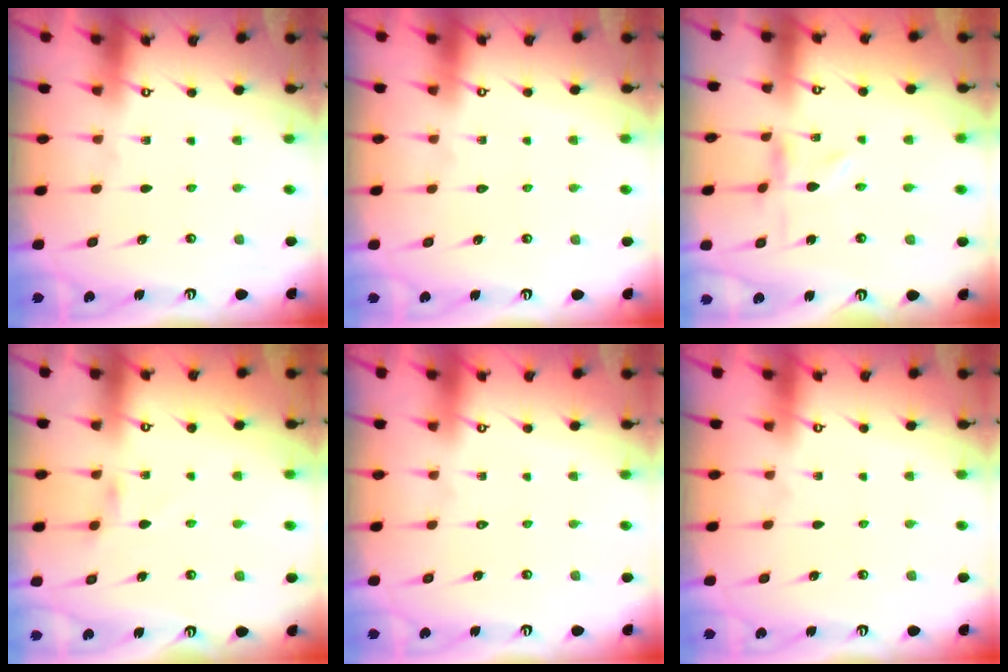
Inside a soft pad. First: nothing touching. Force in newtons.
{"total": 1.8, "press": 1.8, "slide": 0.1}
{"total": 1.2, "press": 1.2, "slide": 0.3}
{"total": 2.6, "press": 2.5, "slide": 0.6}
{"total": 1.6, "press": 1.6, "slide": 0.1}
{"total": 1.8, "press": 1.8, "slide": 0.2}